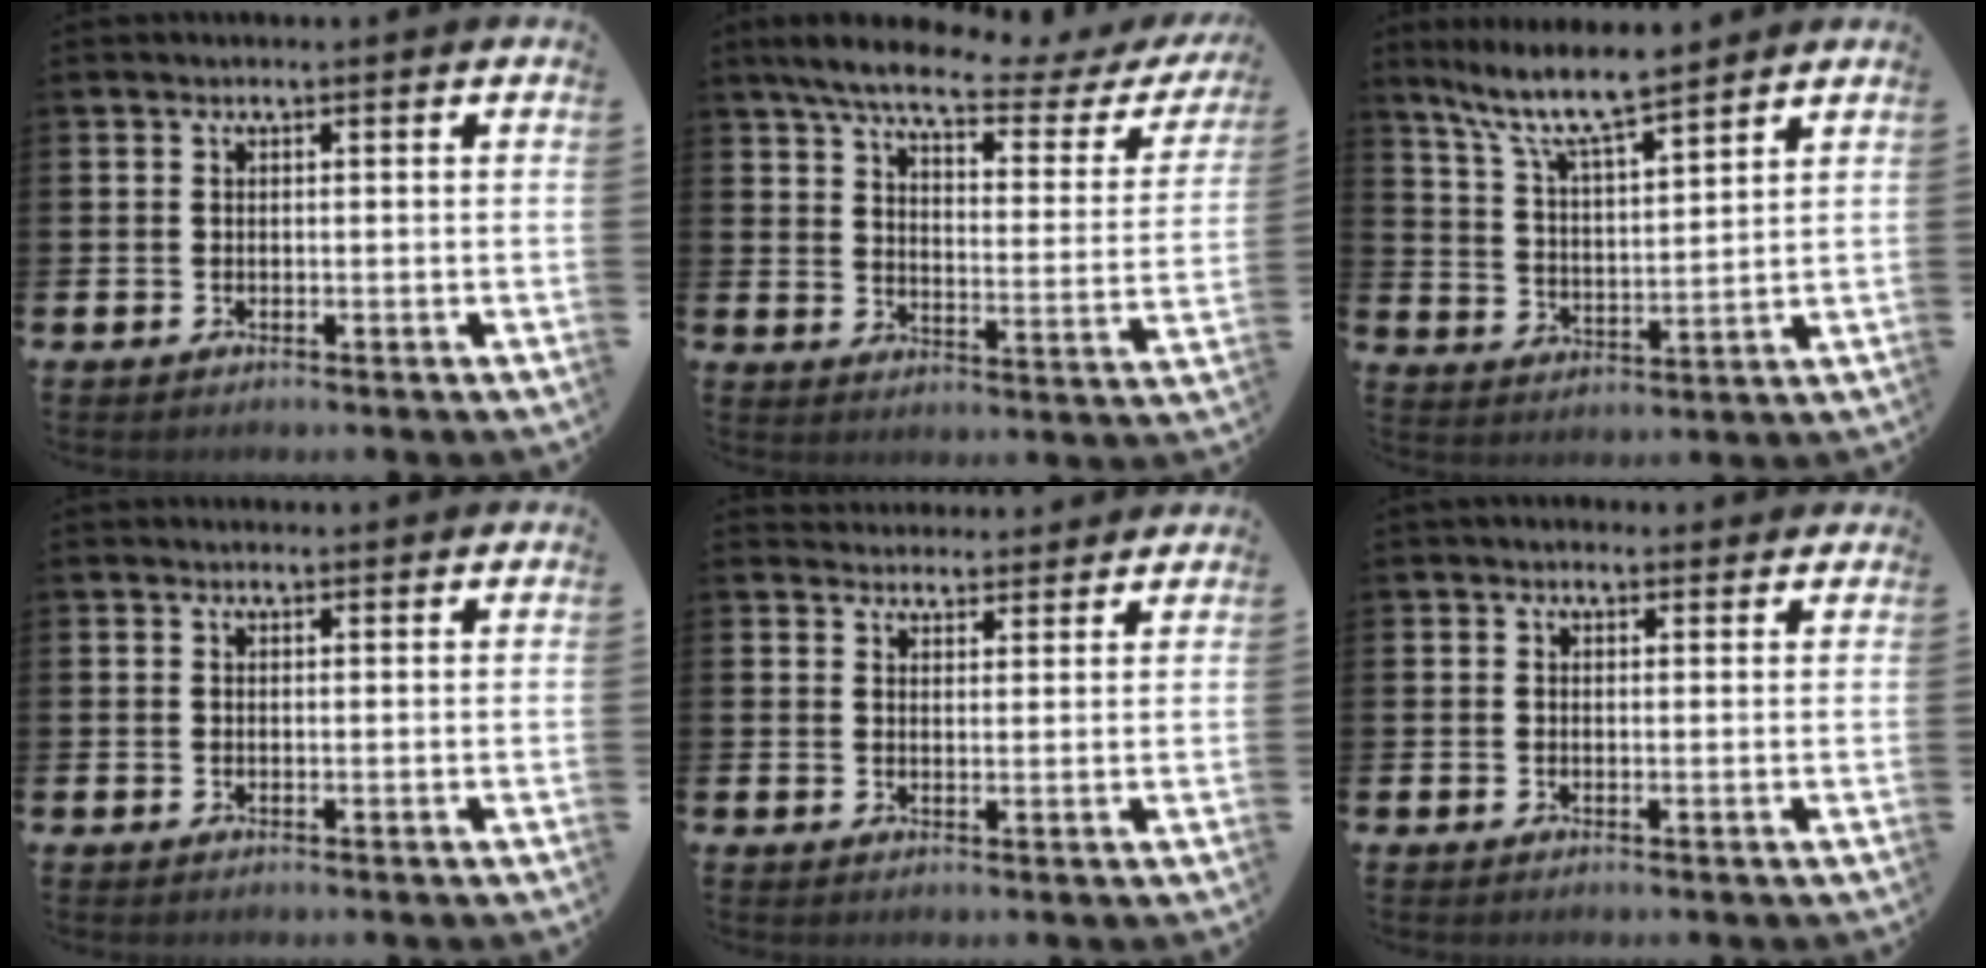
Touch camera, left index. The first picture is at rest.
{"total": 7.6, "force": [6.0, 1.6, 4.4], "torque": [-0.104, -0.030, 0.097]}
{"total": 8.8, "force": [7.8, 1.1, 4.0], "torque": [-0.111, -0.039, 0.136]}
{"total": 0.8, "force": [0.8, 0.2, 0.2], "torque": [0.005, 0.000, 0.012]}
{"total": 3.5, "force": [3.3, 0.8, -0.3], "torque": [-0.002, -0.015, 0.062]}
{"total": 1.3, "force": [1.1, 0.6, 0.2], "torque": [0.003, 0.003, 0.018]}